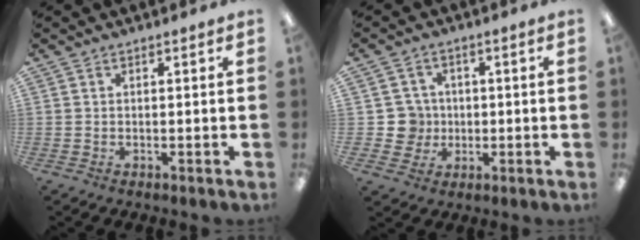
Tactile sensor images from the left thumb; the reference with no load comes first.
{"total": 6.3, "force": [-0.1, 6.3, 0.7], "torque": [-0.006, 0.007, 0.003]}